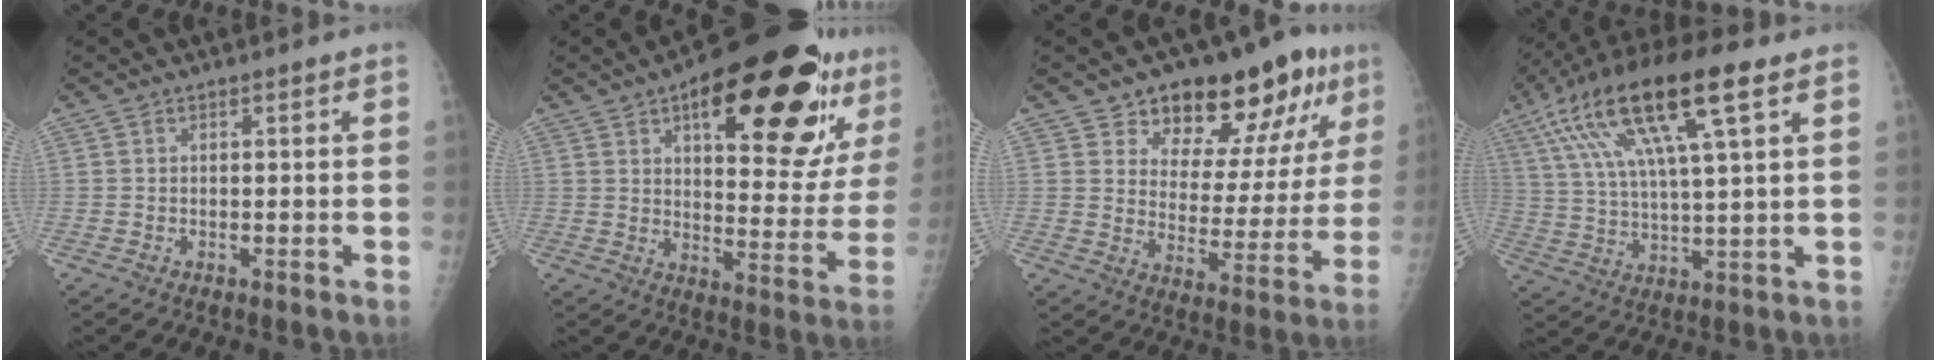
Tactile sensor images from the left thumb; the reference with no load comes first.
{"total": 27.5, "force": [14.3, 10.0, 21.3], "torque": [-0.254, -0.032, 0.201]}
{"total": 17.8, "force": [11.1, 8.5, 11.1], "torque": [-0.091, -0.055, 0.162]}
{"total": 19.6, "force": [9.0, 4.7, 16.7], "torque": [-0.325, 0.005, 0.159]}